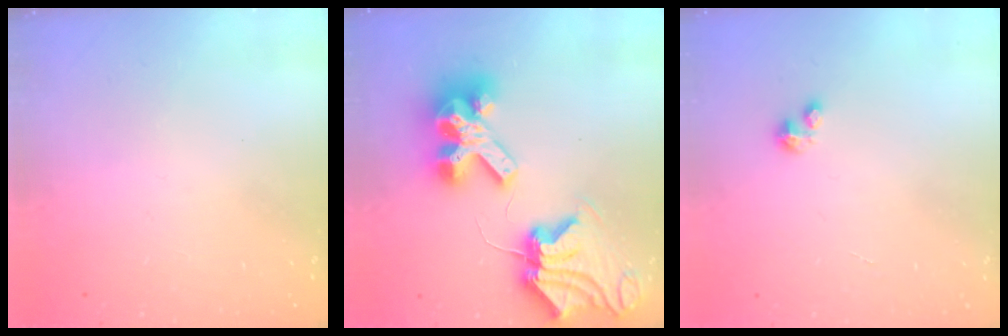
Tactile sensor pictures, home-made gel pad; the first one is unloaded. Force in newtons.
{"total": 15.4, "press": 15.3, "slide": 2.1}
{"total": 0.9, "press": 0.9, "slide": 0.3}